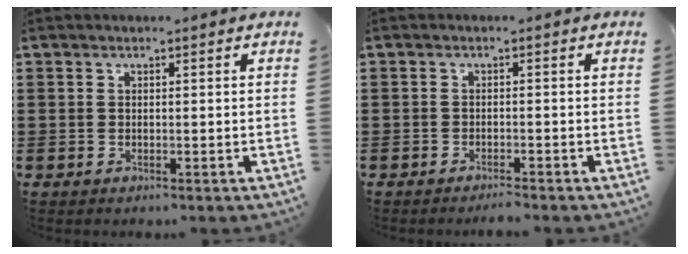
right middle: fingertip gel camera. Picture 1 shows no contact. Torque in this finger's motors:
{"motor_torque": [0.02, -0.02, 0.00, 0.01]}